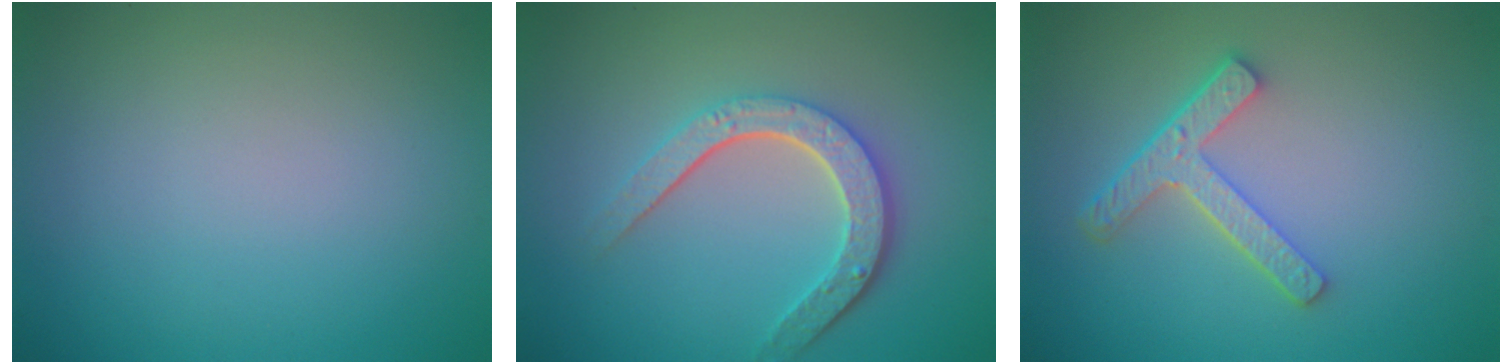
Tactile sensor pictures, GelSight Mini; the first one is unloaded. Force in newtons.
{"total": 4.6, "press": 3.5, "slide": 3.0}
{"total": 3.9, "press": 3.0, "slide": 2.5}